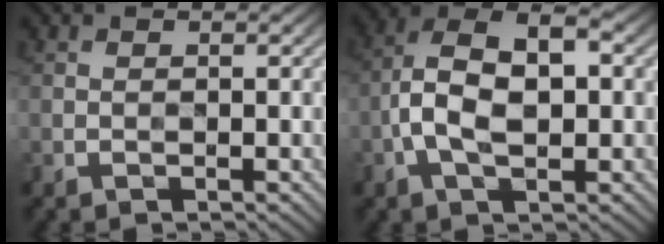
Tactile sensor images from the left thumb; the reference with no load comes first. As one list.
[{"total": 9.2, "force": [-0.9, 4.9, 7.8], "torque": [-0.147, 0.018, -0.022]}]